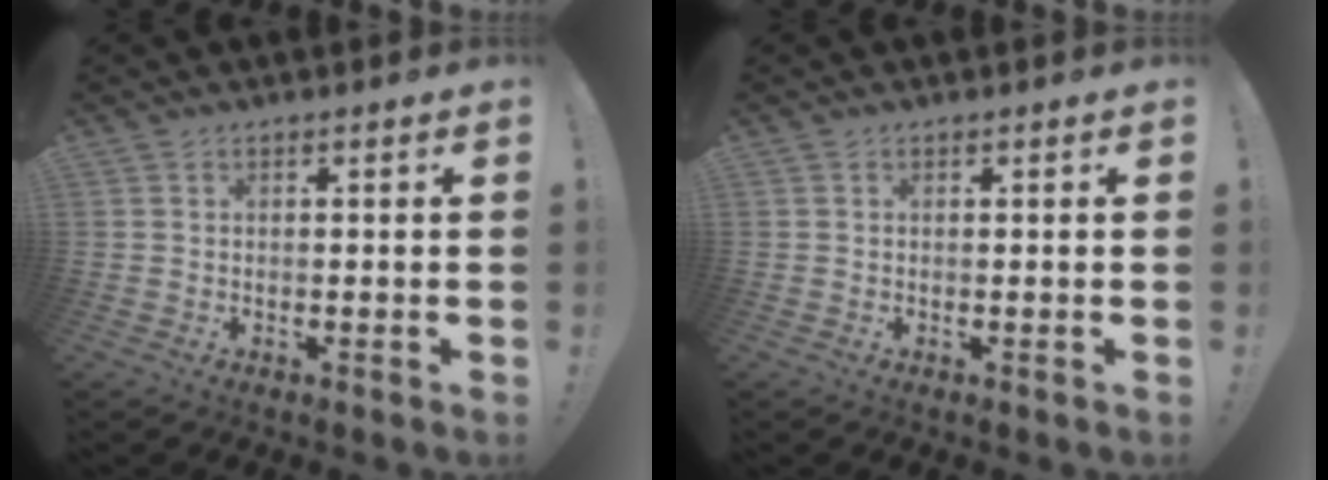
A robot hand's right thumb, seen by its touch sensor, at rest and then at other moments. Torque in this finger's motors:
{"motor_torque": [0.01, -0.20, -0.31, 0.04, 0.00]}